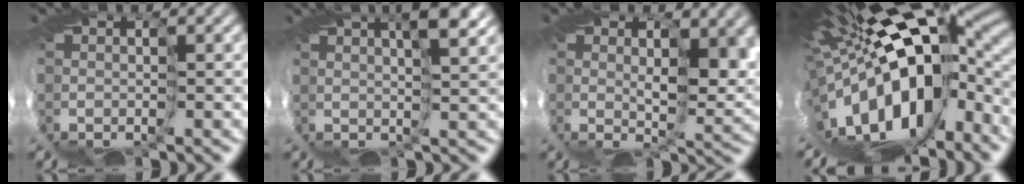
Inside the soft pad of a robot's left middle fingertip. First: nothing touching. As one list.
[{"total": 4.0, "force": [3.3, -1.3, 1.8], "torque": [-0.023, 0.014, 0.042]}, {"total": 6.1, "force": [2.4, 2.9, 4.8], "torque": [-0.097, -0.019, 0.051]}, {"total": 13.8, "force": [-0.4, 5.9, 12.5], "torque": [-0.244, -0.038, -0.004]}]